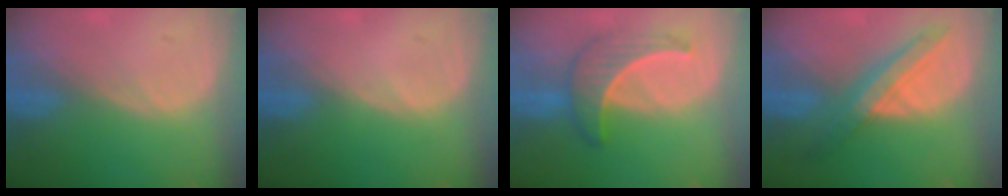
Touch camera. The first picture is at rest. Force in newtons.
{"total": 0.0}
{"total": 6.6, "press": 6.2, "slide": 2.3}
{"total": 6.6, "press": 6.5, "slide": 1.2}